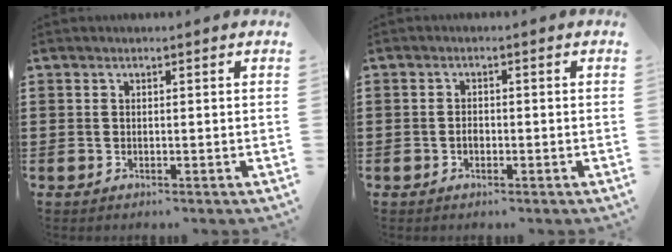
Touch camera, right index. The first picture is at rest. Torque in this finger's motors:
{"motor_torque": [0.47, -0.40, 0.21, 0.06]}